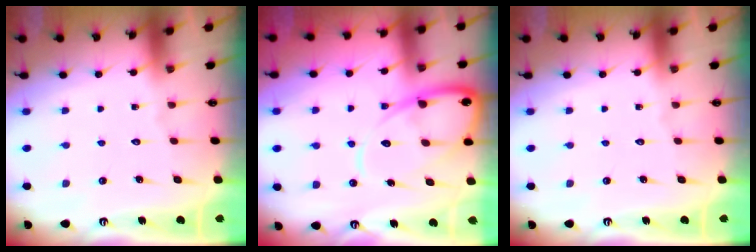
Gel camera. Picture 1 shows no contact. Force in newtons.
{"total": 12.7, "press": 12.6, "slide": 1.4}
{"total": 0.0}